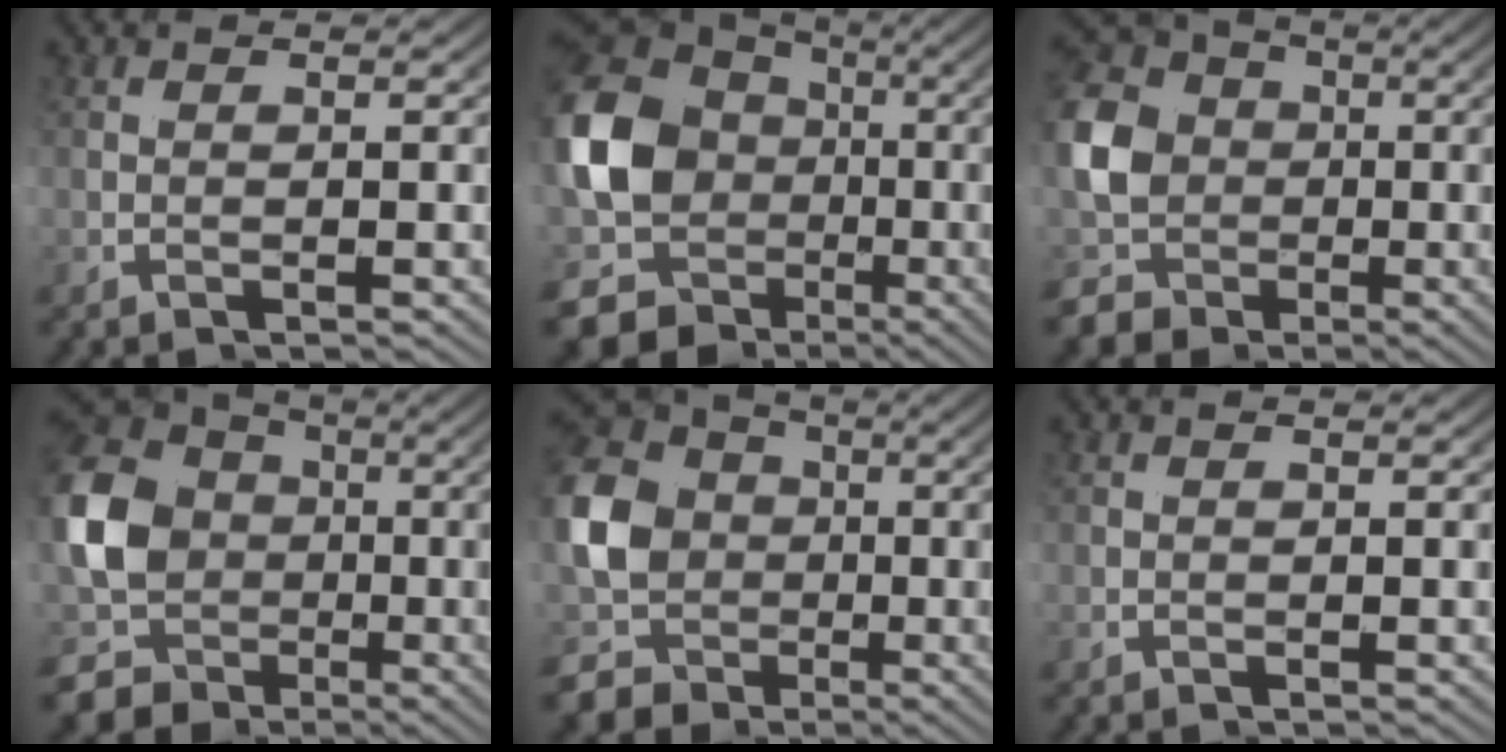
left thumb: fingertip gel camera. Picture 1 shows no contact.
{"total": 10.1, "force": [-0.3, 6.4, 7.8], "torque": [-0.165, -0.017, 0.002]}
{"total": 11.9, "force": [1.9, 8.7, 7.9], "torque": [-0.161, -0.017, 0.022]}
{"total": 10.2, "force": [0.7, 6.8, 7.6], "torque": [-0.182, -0.026, 0.019]}
{"total": 11.0, "force": [1.2, 7.8, 7.7], "torque": [-0.180, -0.026, 0.020]}
{"total": 0.0}